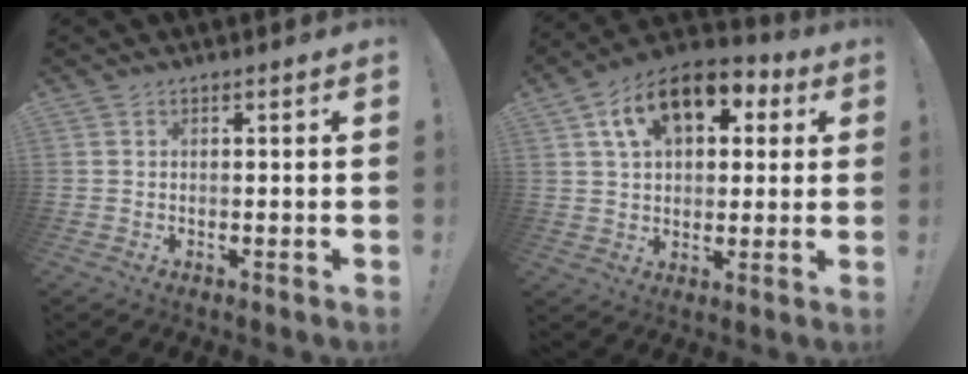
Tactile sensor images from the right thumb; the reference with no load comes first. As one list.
[{"total": 15.1, "force": [6.7, 9.4, 9.8], "torque": [-0.160, -0.014, 0.120]}]